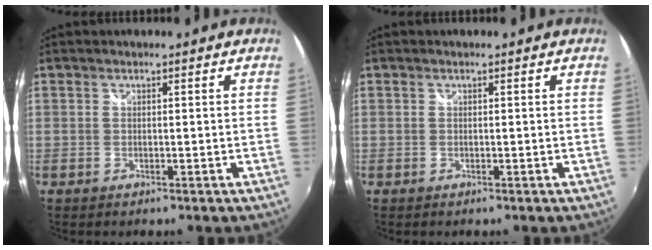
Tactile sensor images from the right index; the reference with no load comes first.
{"total": 0.0}